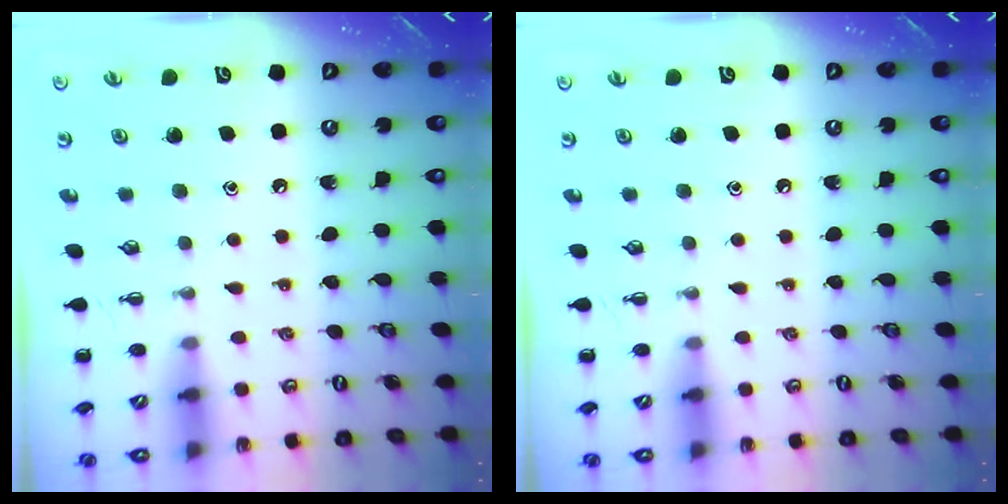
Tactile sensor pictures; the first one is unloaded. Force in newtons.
{"total": 0.0}